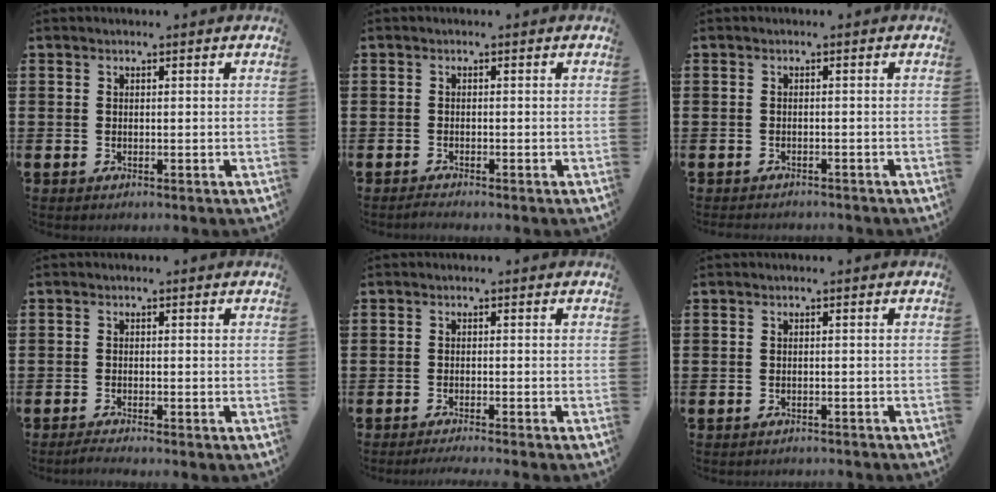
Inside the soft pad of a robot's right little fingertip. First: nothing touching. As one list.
[{"total": 0.6, "force": [-0.6, 0.0, 0.2], "torque": [-0.006, -0.003, -0.011]}, {"total": 0.8, "force": [-0.7, 0.1, 0.0], "torque": [-0.002, 0.000, -0.016]}, {"total": 1.0, "force": [-0.8, 0.0, 0.6], "torque": [-0.010, -0.001, -0.015]}, {"total": 1.0, "force": [-0.9, -0.2, 0.3], "torque": [-0.004, 0.000, -0.018]}, {"total": 0.7, "force": [-0.7, 0.0, 0.0], "torque": [-0.002, -0.001, -0.014]}]